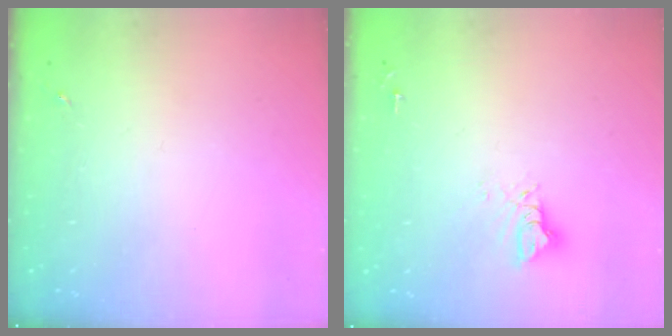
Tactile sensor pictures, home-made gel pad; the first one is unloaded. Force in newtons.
{"total": 7.3, "press": 7.3, "slide": 0.7}